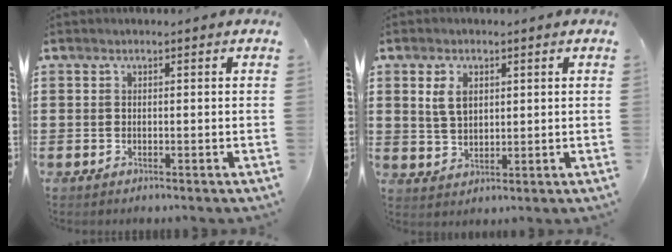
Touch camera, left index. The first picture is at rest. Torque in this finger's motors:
{"motor_torque": [0.40, 0.40, 0.40, 0.10]}